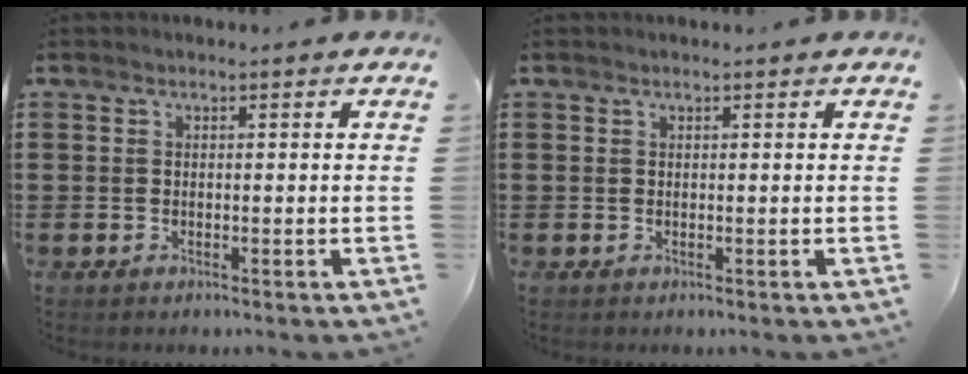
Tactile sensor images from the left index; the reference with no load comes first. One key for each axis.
{"total": 0.0}